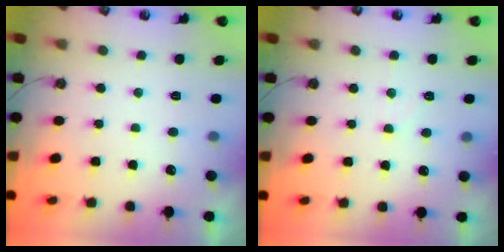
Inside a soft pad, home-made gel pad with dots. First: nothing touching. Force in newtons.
{"total": 6.1, "press": 6.1, "slide": 0.9}